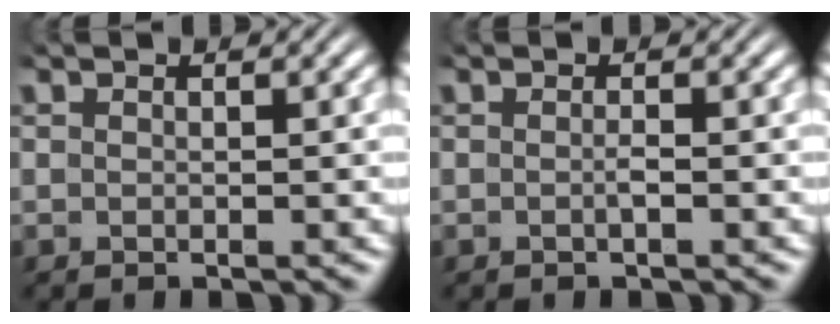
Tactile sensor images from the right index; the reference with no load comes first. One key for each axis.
{"total": 0.6, "fx": -0.4, "fy": 0.0, "fz": 0.4, "tx": -0.009, "ty": 0.002, "tz": -0.010}